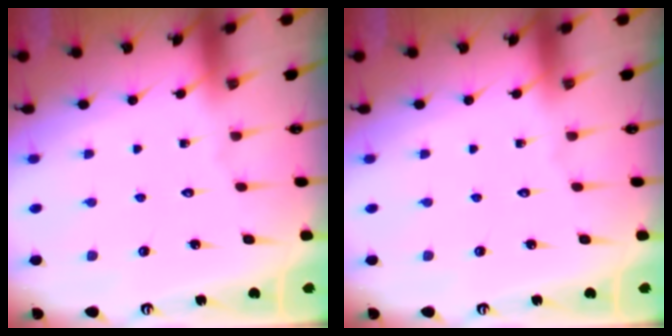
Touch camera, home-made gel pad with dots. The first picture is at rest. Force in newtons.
{"total": 0.0}